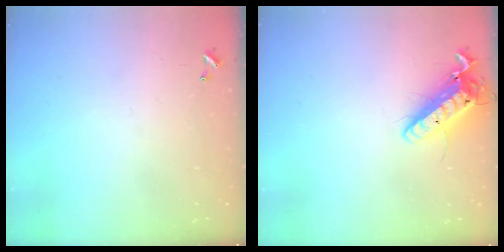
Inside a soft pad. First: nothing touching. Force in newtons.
{"total": 15.6, "press": 15.4, "slide": 2.8}